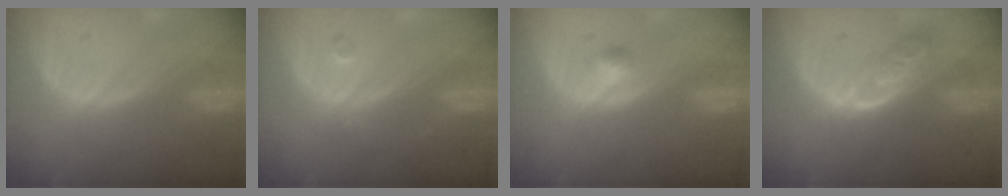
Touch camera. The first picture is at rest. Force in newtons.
{"total": 1.9, "press": 1.6, "slide": 1.0}
{"total": 2.0, "press": 1.8, "slide": 0.8}
{"total": 4.7, "press": 4.4, "slide": 1.6}